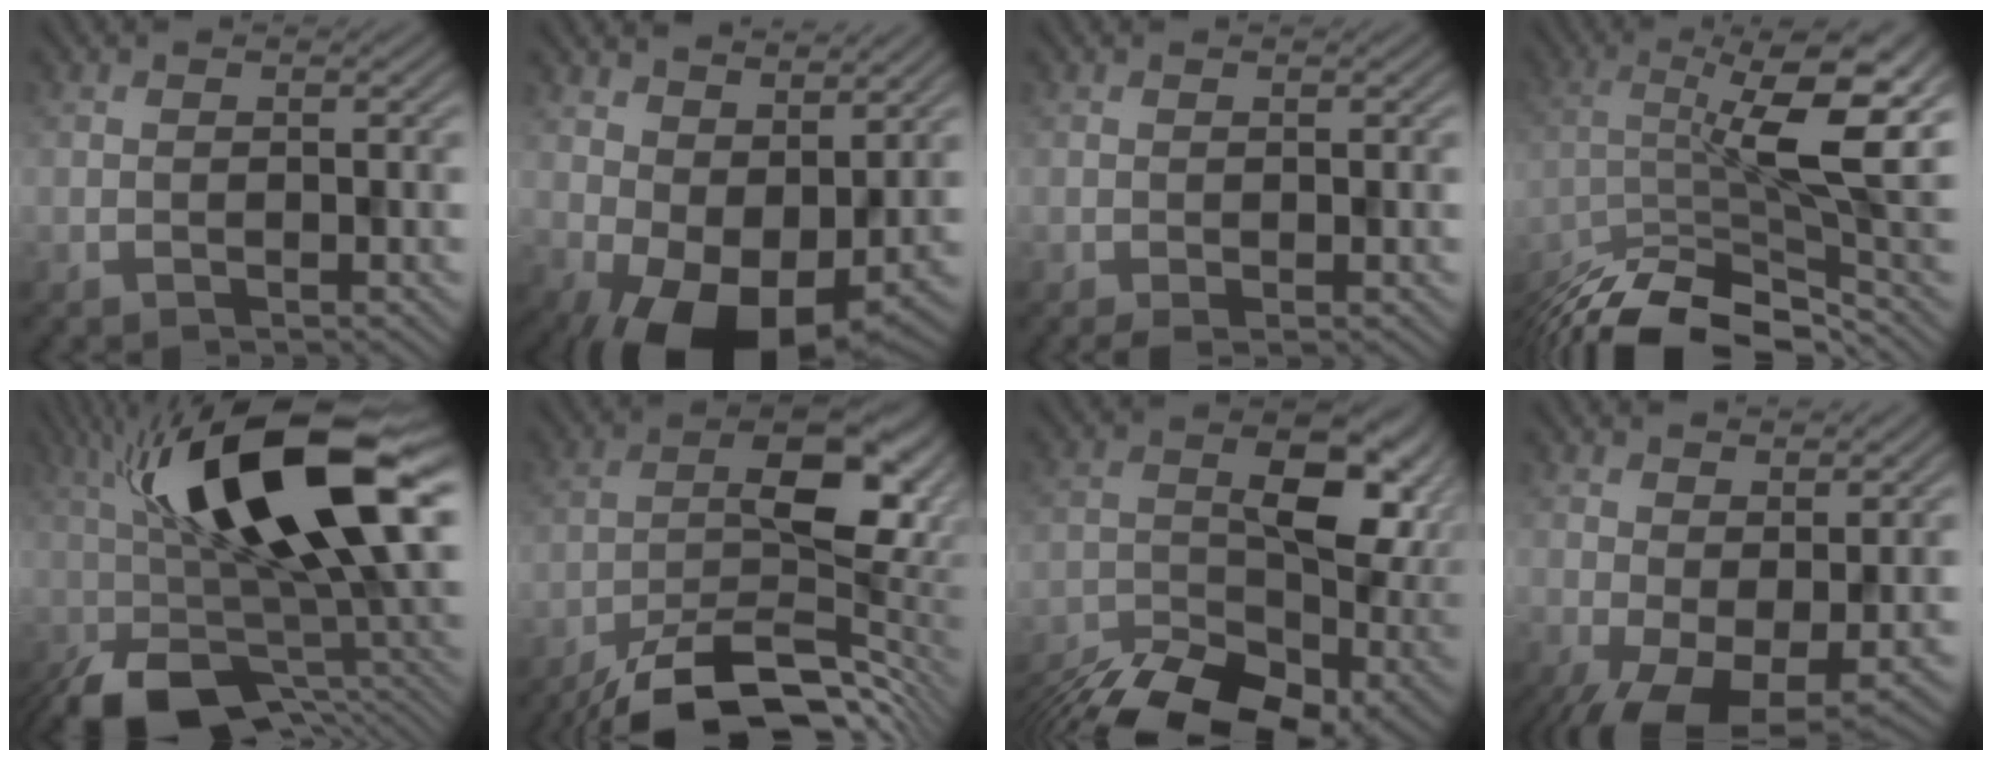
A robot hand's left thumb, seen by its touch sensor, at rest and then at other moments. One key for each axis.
{"total": 10.4, "fx": 0.9, "fy": 6.6, "fz": 8.0, "tx": -0.137, "ty": -0.028, "tz": 0.029}
{"total": 1.0, "fx": -0.3, "fy": 0.3, "fz": 0.9, "tx": -0.019, "ty": -0.006, "tz": -0.006}
{"total": 12.5, "fx": -6.3, "fy": 3.0, "fz": 10.4, "tx": -0.174, "ty": -0.007, "tz": -0.114}
{"total": 18.3, "fx": 0.1, "fy": 7.6, "fz": 16.7, "tx": -0.283, "ty": 0.002, "tz": -0.002}
{"total": 14.8, "fx": -8.0, "fy": 5.9, "fz": 11.0, "tx": -0.172, "ty": -0.012, "tz": -0.142}
{"total": 15.4, "fx": -6.7, "fy": 8.4, "fz": 11.0, "tx": -0.168, "ty": -0.036, "tz": -0.089}
{"total": 8.0, "fx": -1.0, "fy": 3.9, "fz": 6.9, "tx": -0.135, "ty": -0.014, "tz": -0.011}